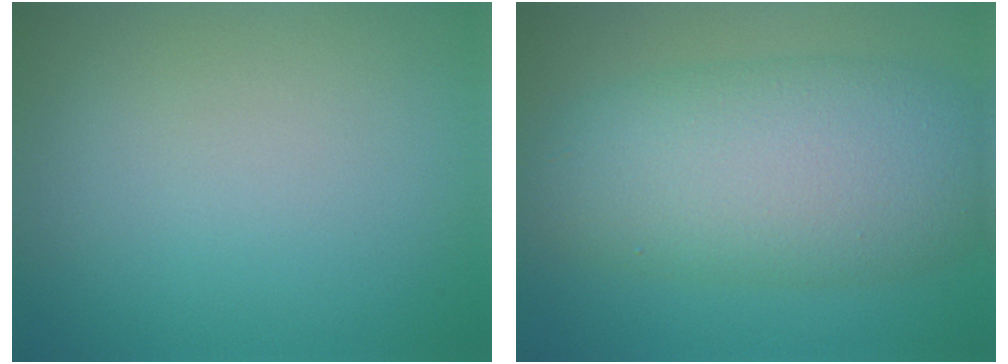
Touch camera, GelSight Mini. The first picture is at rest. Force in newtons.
{"total": 9.6, "press": 9.6, "slide": 0.1}